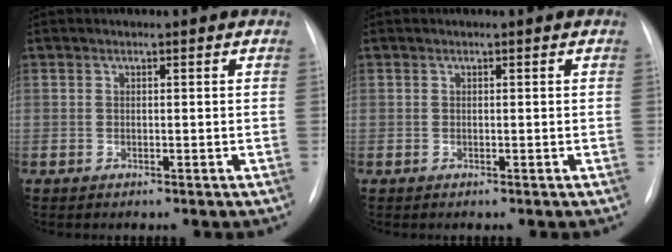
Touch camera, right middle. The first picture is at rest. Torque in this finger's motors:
{"motor_torque": [0.00, 0.00, 0.01, -0.01]}